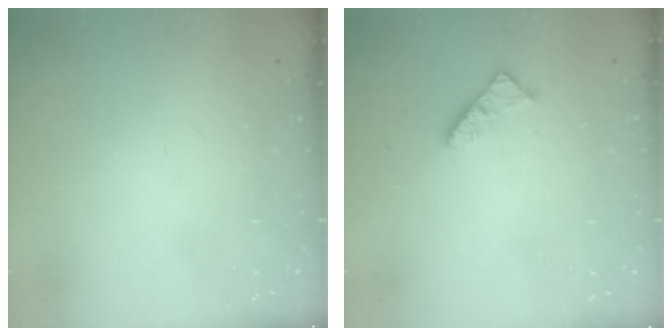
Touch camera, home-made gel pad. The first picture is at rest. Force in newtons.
{"total": 5.2, "press": 5.2, "slide": 0.6}